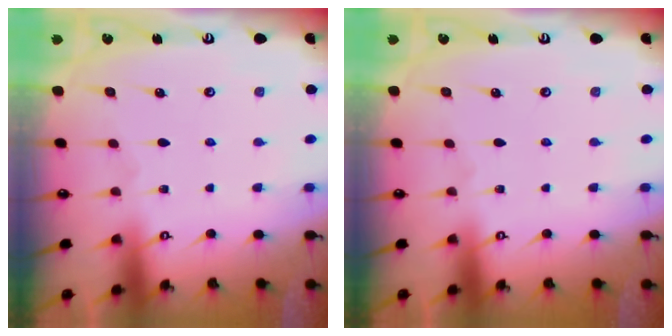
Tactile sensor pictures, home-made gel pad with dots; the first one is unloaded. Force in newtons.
{"total": 0.0}